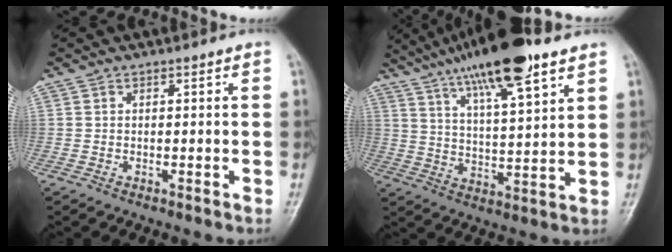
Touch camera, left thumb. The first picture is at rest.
{"total": 17.8, "force": [11.5, 3.6, 13.1], "torque": [-0.211, -0.034, 0.198]}